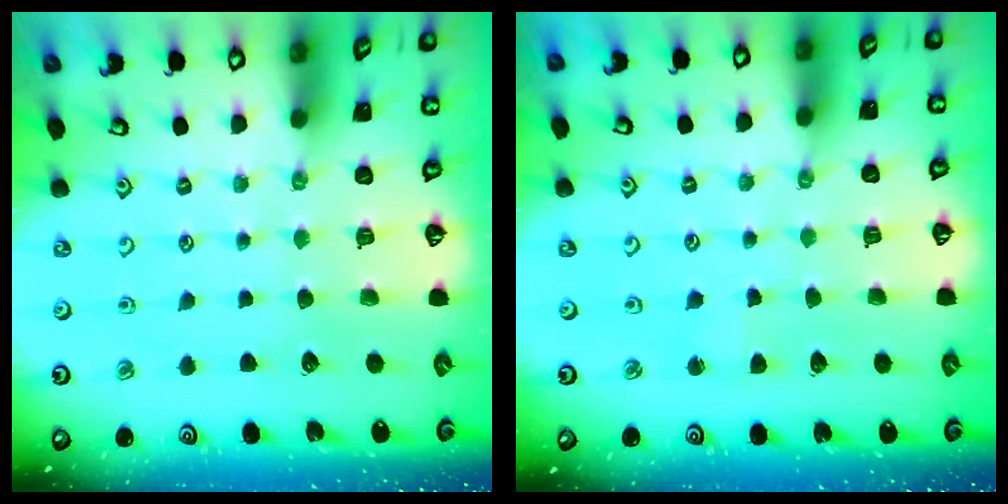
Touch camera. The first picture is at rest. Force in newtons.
{"total": 1.9, "press": 1.9, "slide": 0.3}